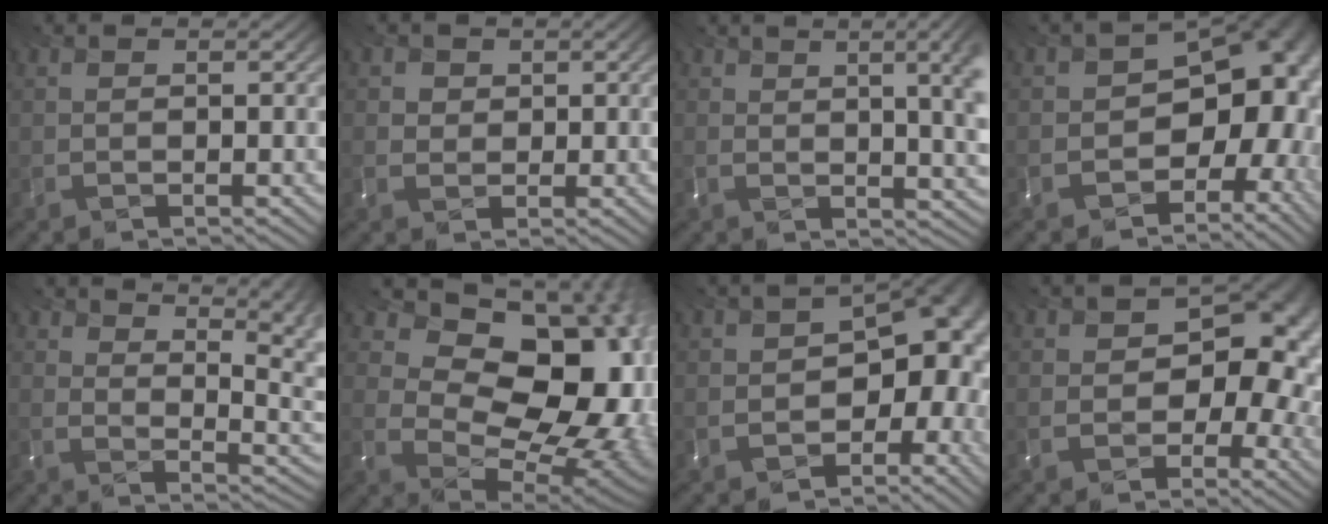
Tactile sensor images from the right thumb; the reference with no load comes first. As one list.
[{"total": 1.6, "force": [0.0, 0.9, -1.3], "torque": [0.005, -0.013, 0.032]}, {"total": 10.0, "force": [2.8, 4.1, 8.7], "torque": [-0.117, 0.026, 0.052]}, {"total": 12.8, "force": [-2.5, 9.2, 8.5], "torque": [-0.118, -0.033, -0.017]}, {"total": 11.1, "force": [6.3, 4.4, 7.9], "torque": [-0.132, 0.003, 0.109]}, {"total": 17.3, "force": [3.4, 12.0, 11.9], "torque": [-0.163, 0.013, 0.099]}, {"total": 12.7, "force": [-3.3, 8.3, 9.0], "torque": [-0.114, -0.026, -0.029]}, {"total": 12.2, "force": [-0.4, 8.9, 8.4], "torque": [-0.110, -0.028, 0.025]}]